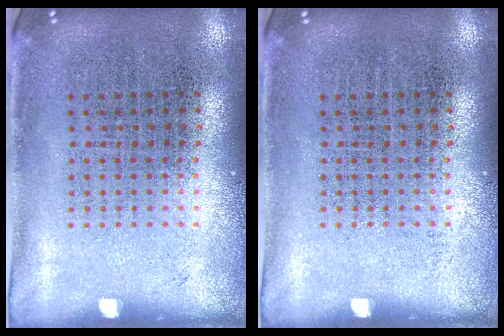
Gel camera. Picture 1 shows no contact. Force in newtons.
{"total": 0.0}